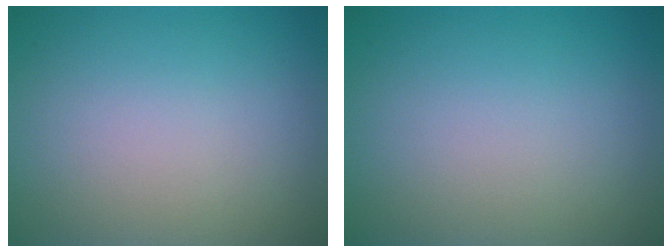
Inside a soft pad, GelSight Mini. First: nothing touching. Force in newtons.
{"total": 0.0}